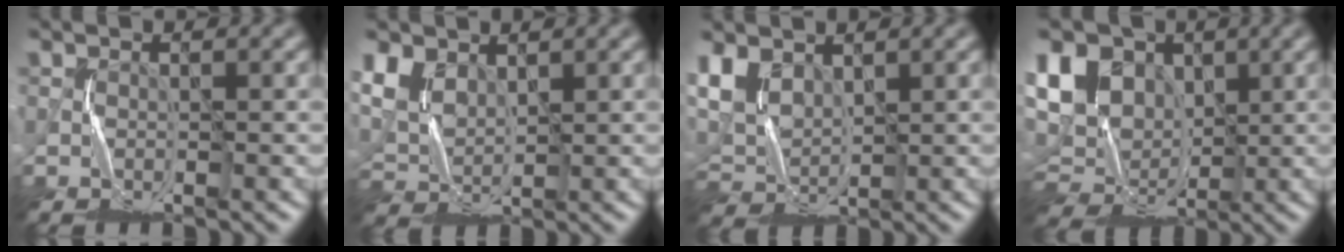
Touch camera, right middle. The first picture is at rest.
{"total": 4.7, "force": [2.7, 2.7, 2.6], "torque": [-0.074, 0.002, 0.053]}
{"total": 4.7, "force": [2.6, 2.8, 2.7], "torque": [-0.073, 0.001, 0.051]}
{"total": 12.1, "force": [3.2, 9.0, 7.3], "torque": [-0.160, 0.032, 0.038]}